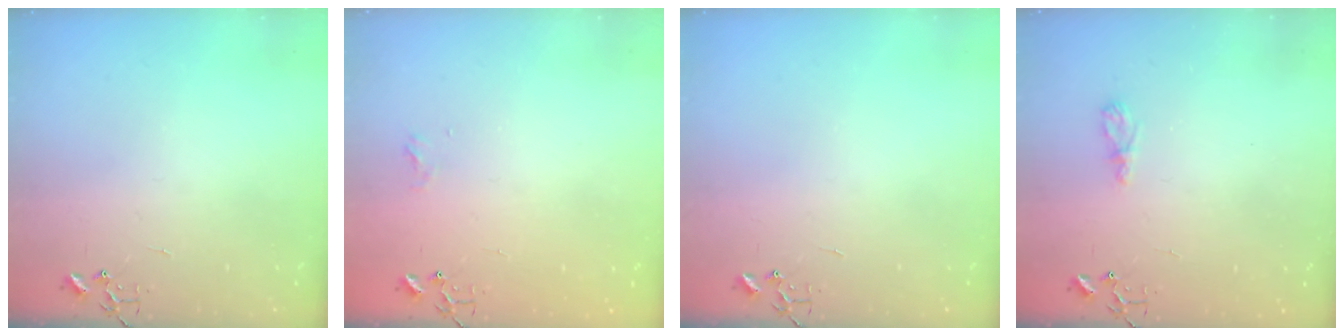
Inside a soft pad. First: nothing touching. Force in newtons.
{"total": 5.6, "press": 5.5, "slide": 0.5}
{"total": 0.0}
{"total": 3.8, "press": 3.8, "slide": 0.5}